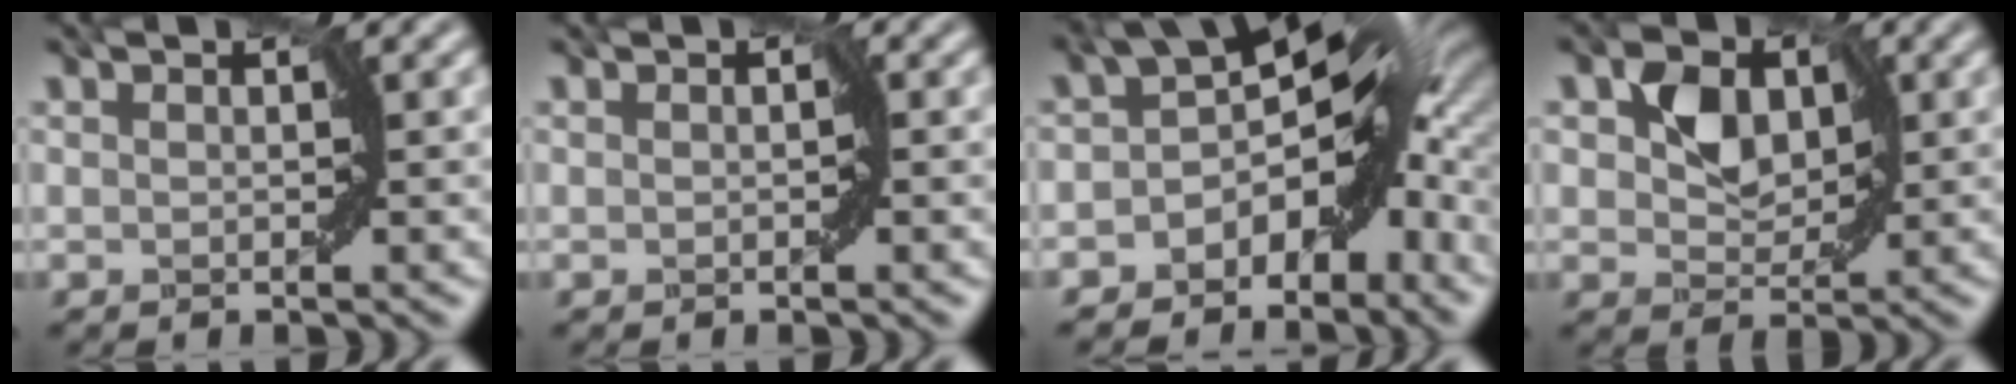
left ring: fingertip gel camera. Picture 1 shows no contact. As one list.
[{"total": 0.0}, {"total": 7.9, "force": [-3.2, 4.6, 5.6], "torque": [-0.043, 0.011, -0.068]}, {"total": 3.1, "force": [0.6, 2.7, 1.4], "torque": [-0.020, -0.004, 0.013]}]